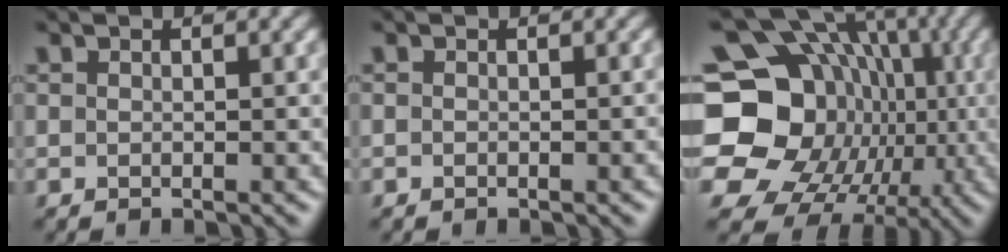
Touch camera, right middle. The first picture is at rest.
{"total": 0.8, "force": [-0.4, 0.3, 0.6], "torque": [-0.002, -0.001, -0.003]}
{"total": 19.6, "force": [-0.2, 17.7, 8.5], "torque": [-0.152, 0.008, -0.022]}